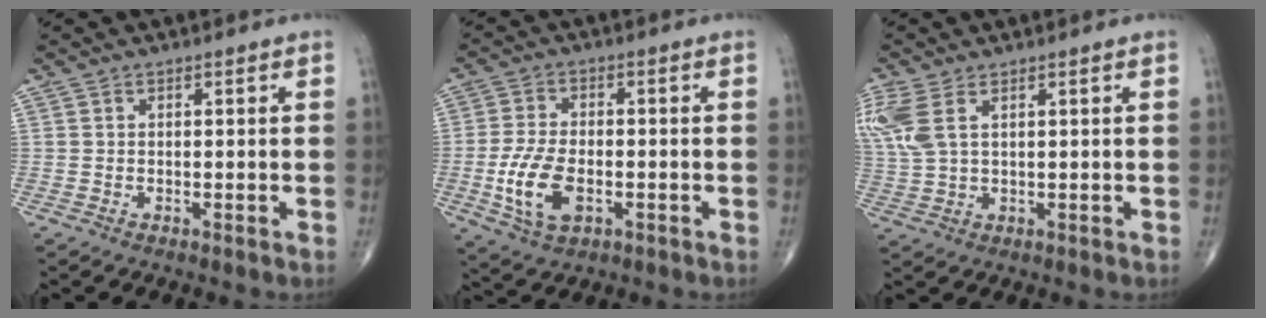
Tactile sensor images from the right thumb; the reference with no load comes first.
{"total": 9.5, "force": [-2.5, 5.1, 7.6], "torque": [-0.153, 0.001, -0.043]}
{"total": 8.9, "force": [3.6, 4.3, 7.0], "torque": [-0.191, 0.005, 0.086]}